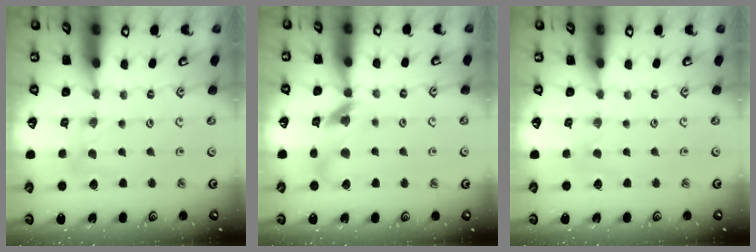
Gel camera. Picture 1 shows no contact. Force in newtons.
{"total": 13.3, "press": 13.2, "slide": 1.7}
{"total": 0.9, "press": 0.9, "slide": 0.2}